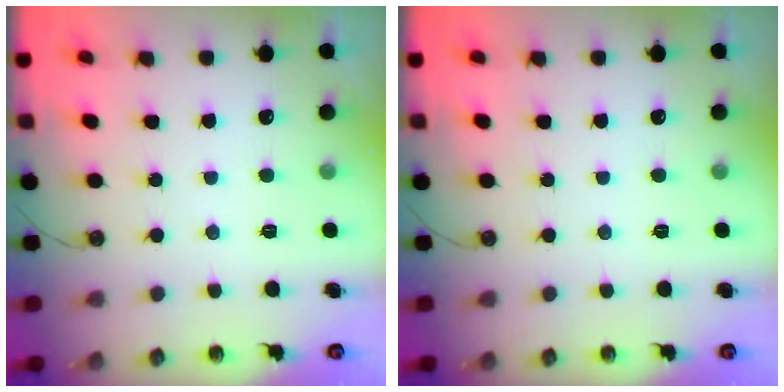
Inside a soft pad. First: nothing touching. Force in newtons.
{"total": 0.0}